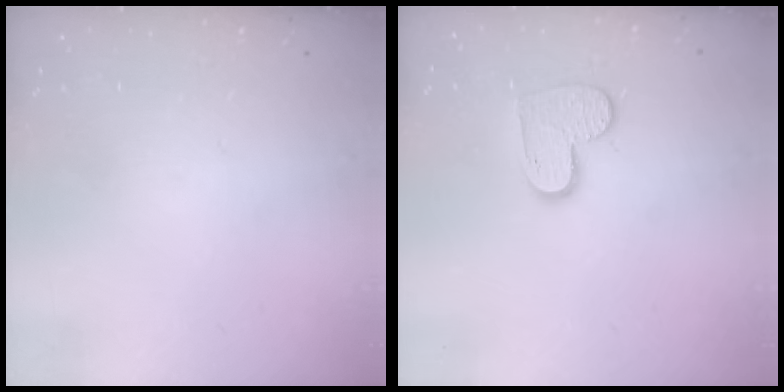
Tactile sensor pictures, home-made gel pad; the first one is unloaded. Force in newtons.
{"total": 10.0, "press": 10.0, "slide": 0.9}